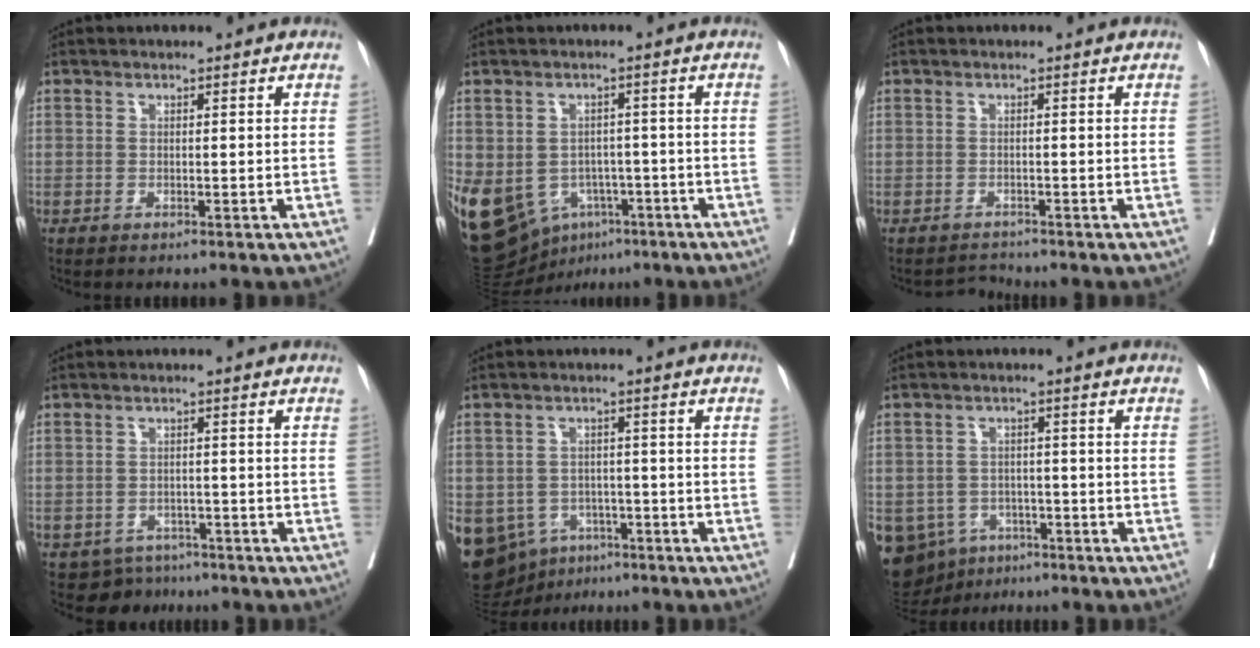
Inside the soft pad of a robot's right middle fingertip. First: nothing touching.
{"total": 18.5, "force": [-8.1, 13.7, 9.3], "torque": [-0.238, -0.001, -0.109]}
{"total": 1.3, "force": [-1.1, 0.0, -0.7], "torque": [0.013, -0.011, -0.017]}
{"total": 4.5, "force": [-3.5, 2.8, -0.1], "torque": [0.006, 0.007, -0.049]}
{"total": 19.4, "force": [-9.1, 15.0, 8.3], "torque": [-0.254, -0.003, -0.122]}
{"total": 15.3, "force": [-7.8, 11.9, 5.5], "torque": [-0.161, 0.005, -0.101]}